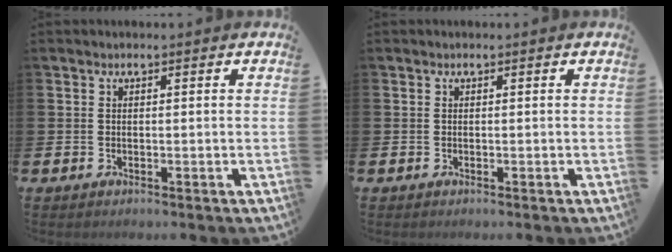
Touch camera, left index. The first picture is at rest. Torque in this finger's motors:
{"motor_torque": [0.05, -0.06, -0.04, -0.01]}